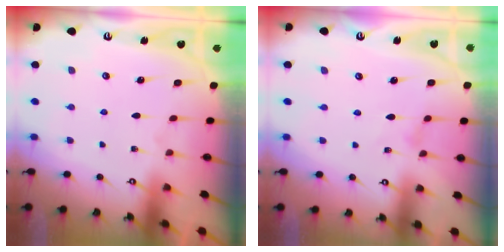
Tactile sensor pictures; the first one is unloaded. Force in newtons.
{"total": 0.0}